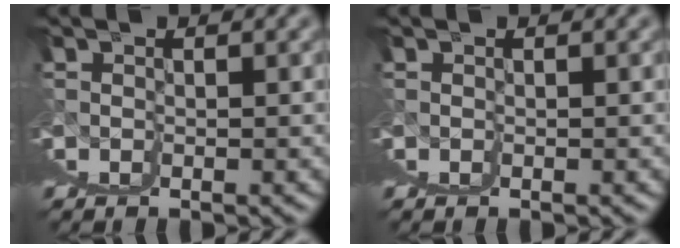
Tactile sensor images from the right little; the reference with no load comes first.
{"total": 0.0}